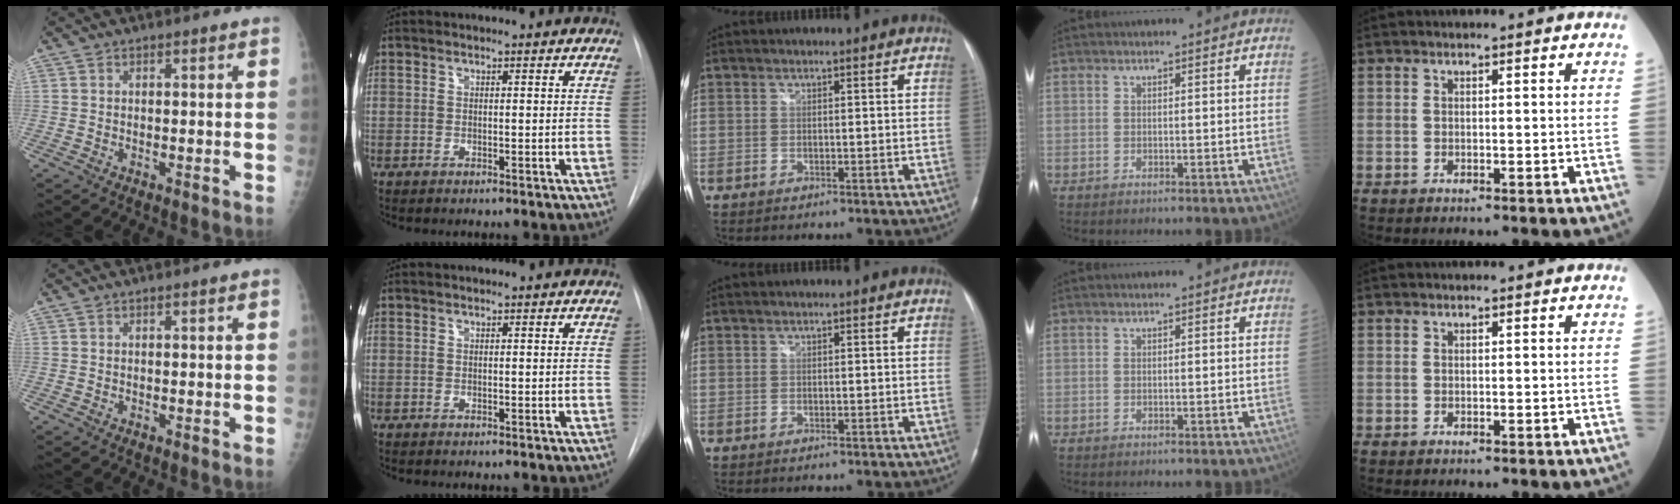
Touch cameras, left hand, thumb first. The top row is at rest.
{}